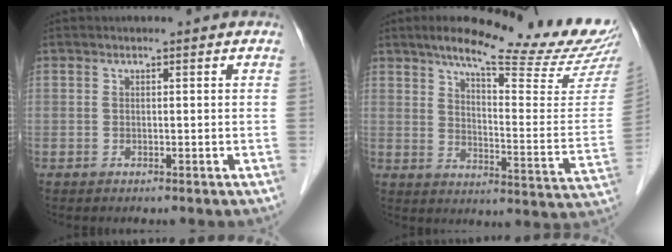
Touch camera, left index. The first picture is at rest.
{"total": 23.0, "force": [19.4, 1.5, 12.3], "torque": [-0.171, -0.054, 0.248]}